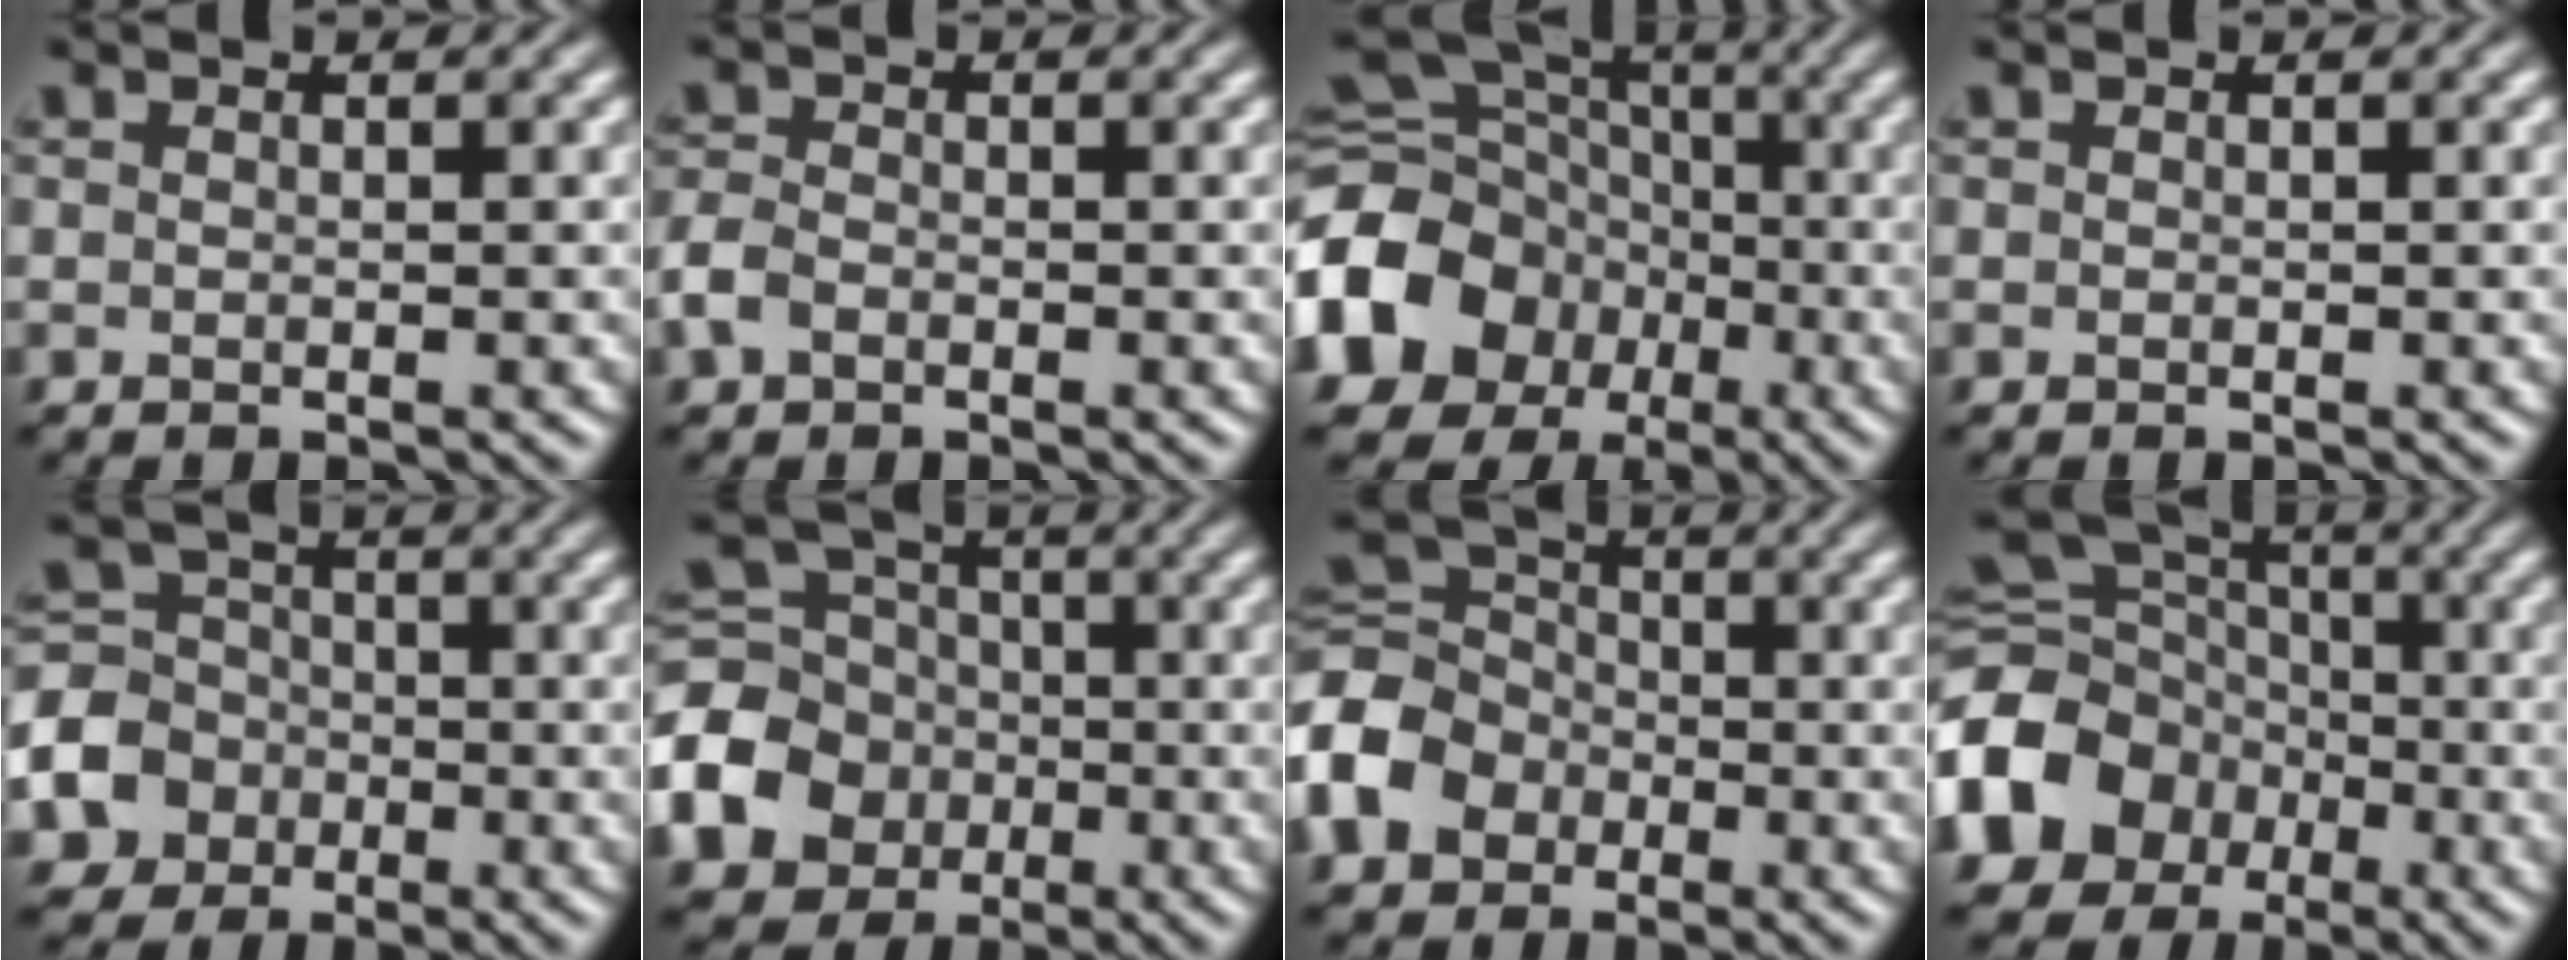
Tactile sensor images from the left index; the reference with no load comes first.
{"total": 2.0, "force": [-1.0, 1.4, 1.1], "torque": [-0.024, 0.006, -0.030]}
{"total": 13.4, "force": [-4.1, 11.3, 5.9], "torque": [-0.129, -0.013, -0.090]}
{"total": 0.0}
{"total": 5.8, "force": [-2.0, 5.2, 1.7], "torque": [-0.038, 0.003, -0.061]}
{"total": 8.9, "force": [-2.8, 7.5, 4.0], "torque": [-0.110, -0.005, -0.068]}
{"total": 7.4, "force": [-2.1, 6.1, 3.6], "torque": [-0.091, 0.012, -0.066]}
{"total": 12.4, "force": [-4.7, 10.4, 5.0], "torque": [-0.119, -0.018, -0.105]}